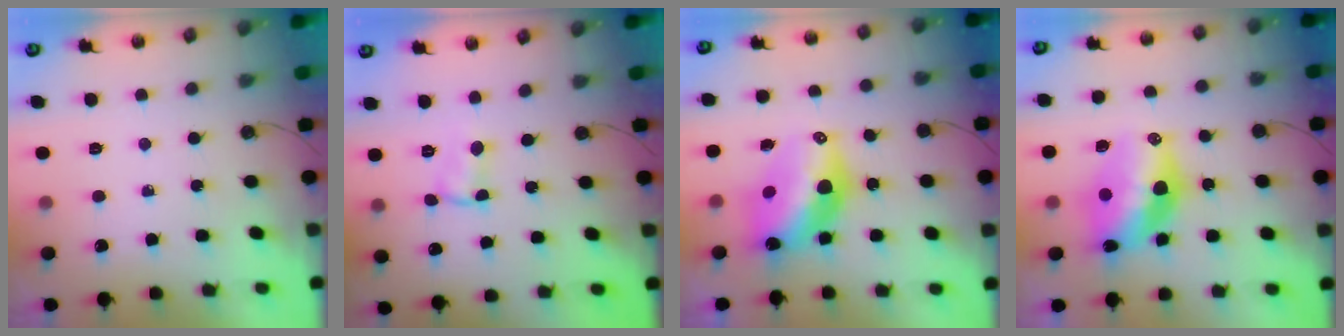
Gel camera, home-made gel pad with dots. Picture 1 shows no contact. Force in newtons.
{"total": 1.5, "press": 1.4, "slide": 0.4}
{"total": 12.8, "press": 12.7, "slide": 1.2}
{"total": 13.8, "press": 13.7, "slide": 1.5}